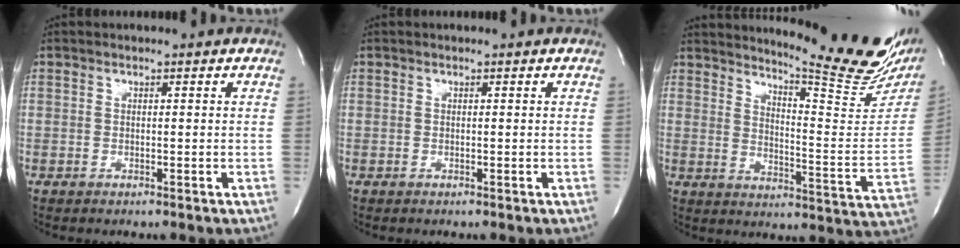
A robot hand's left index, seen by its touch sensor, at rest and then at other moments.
{"total": 0.0}
{"total": 21.9, "force": [18.6, 2.0, 11.5], "torque": [-0.166, -0.100, 0.226]}